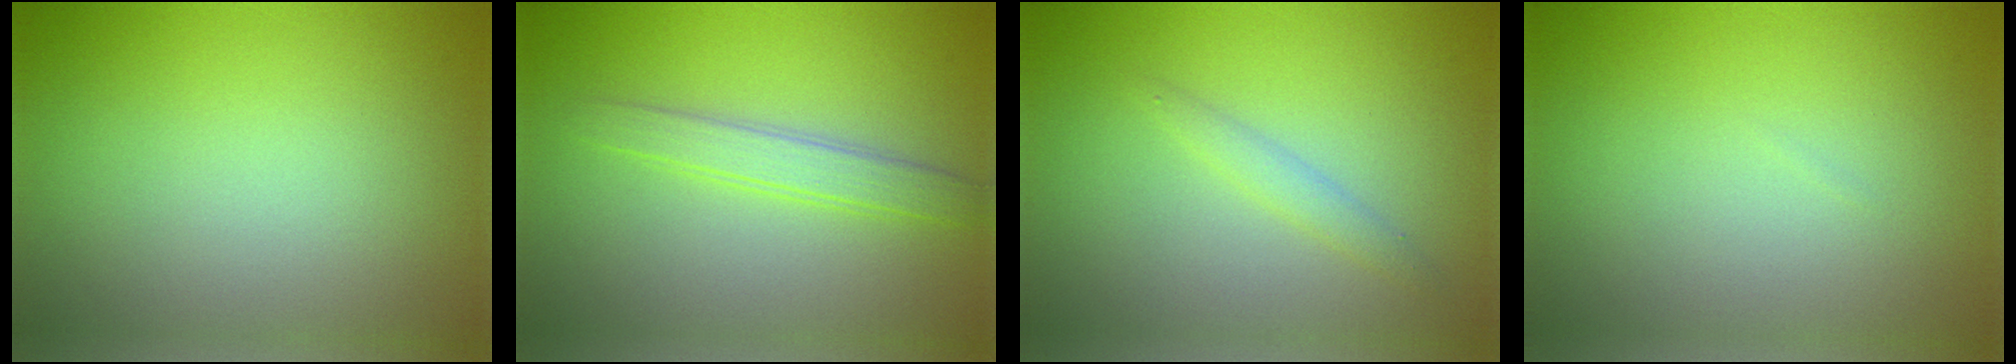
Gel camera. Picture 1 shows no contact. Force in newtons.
{"total": 2.5, "press": 2.5, "slide": 0.0}
{"total": 1.4, "press": 1.4, "slide": 0.1}
{"total": 0.0}